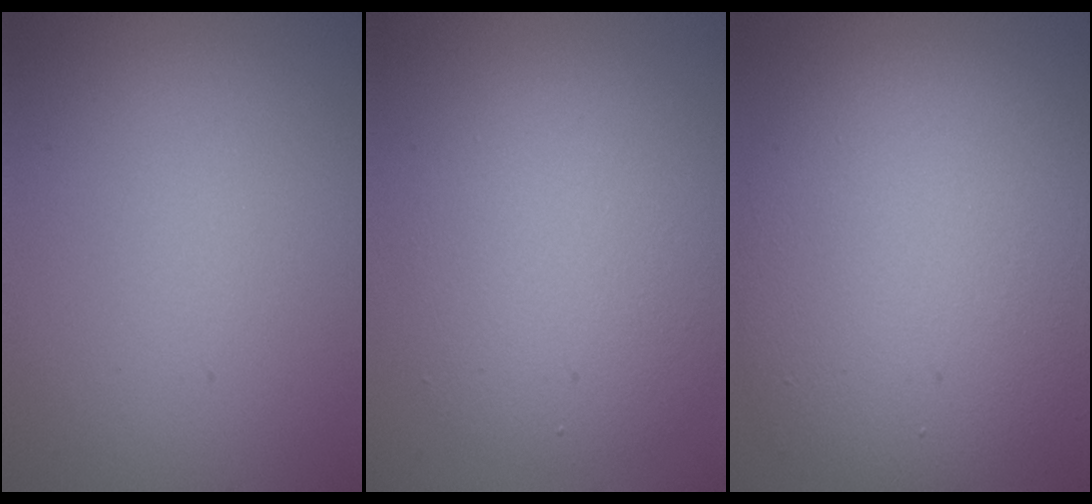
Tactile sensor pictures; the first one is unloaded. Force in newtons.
{"total": 5.6, "press": 5.6, "slide": 0.3}
{"total": 11.8, "press": 11.7, "slide": 0.9}